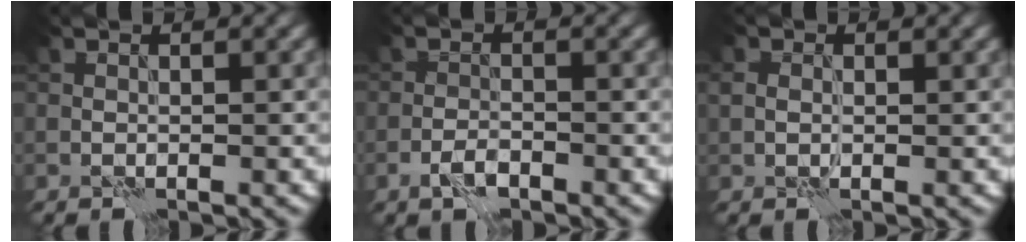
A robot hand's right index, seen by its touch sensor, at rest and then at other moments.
{"total": 1.8, "force": [-1.2, 0.8, 1.2], "torque": [-0.023, 0.003, -0.026]}
{"total": 1.9, "force": [0.4, 1.4, 1.1], "torque": [-0.025, 0.004, 0.005]}